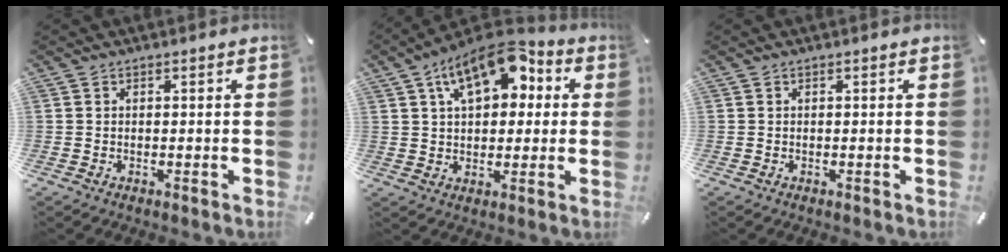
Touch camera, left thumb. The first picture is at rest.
{"total": 13.9, "force": [6.5, 8.3, 9.1], "torque": [-0.148, -0.024, 0.113]}
{"total": 0.0}